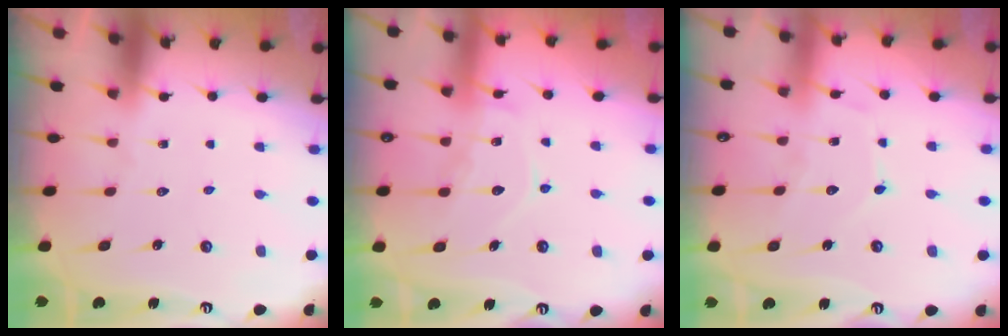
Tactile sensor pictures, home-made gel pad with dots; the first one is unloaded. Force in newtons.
{"total": 12.1, "press": 12.0, "slide": 1.0}
{"total": 8.5, "press": 8.5, "slide": 0.7}